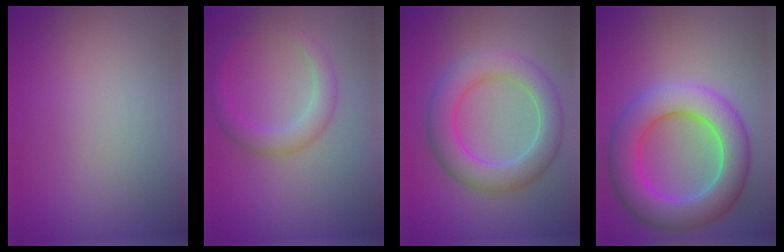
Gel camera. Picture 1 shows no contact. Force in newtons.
{"total": 2.8, "press": 2.8, "slide": 0.2}
{"total": 5.7, "press": 5.7, "slide": 0.4}
{"total": 8.1, "press": 8.1, "slide": 0.3}